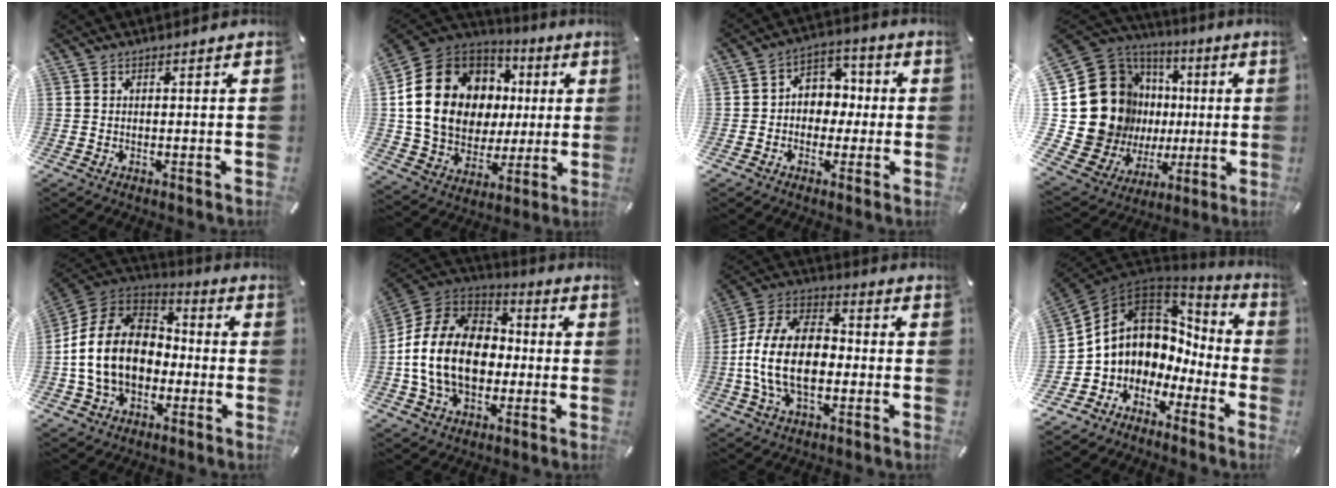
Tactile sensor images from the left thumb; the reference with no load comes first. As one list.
[{"total": 18.4, "force": [2.1, 15.9, 9.0], "torque": [-0.181, -0.010, 0.052]}, {"total": 6.8, "force": [-1.2, 6.2, 2.4], "torque": [-0.039, 0.014, -0.025]}, {"total": 23.7, "force": [2.5, 19.7, 12.9], "torque": [-0.244, -0.052, 0.093]}, {"total": 16.7, "force": [-3.1, 13.2, 9.9], "torque": [-0.217, 0.032, -0.057]}, {"total": 18.3, "force": [-3.0, 13.9, 11.6], "torque": [-0.258, 0.028, -0.057]}, {"total": 15.9, "force": [-3.3, 10.1, 11.8], "torque": [-0.261, 0.010, -0.063]}, {"total": 9.2, "force": [2.5, 8.3, 3.1], "torque": [-0.087, -0.038, 0.050]}]